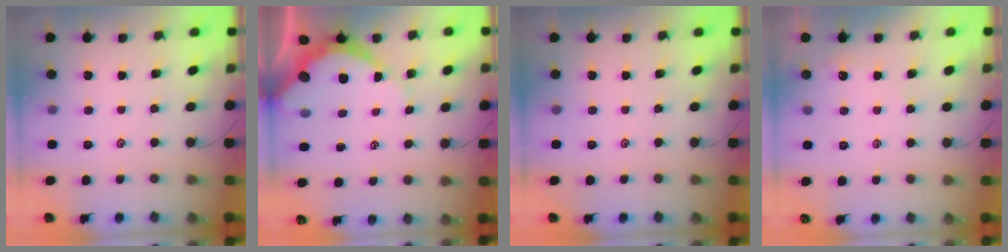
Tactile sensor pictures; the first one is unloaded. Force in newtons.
{"total": 9.9, "press": 9.8, "slide": 1.1}
{"total": 0.0}
{"total": 1.4, "press": 1.4, "slide": 0.2}